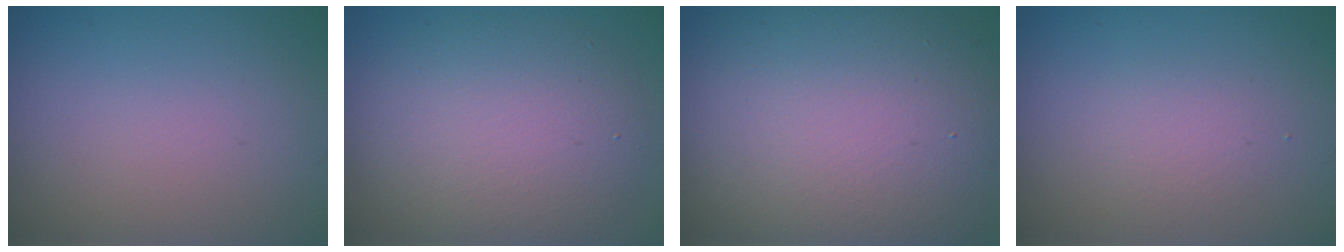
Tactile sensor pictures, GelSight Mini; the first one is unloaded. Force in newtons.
{"total": 6.4, "press": 6.4, "slide": 0.2}
{"total": 13.6, "press": 13.6, "slide": 1.1}
{"total": 1.6, "press": 1.6, "slide": 0.0}